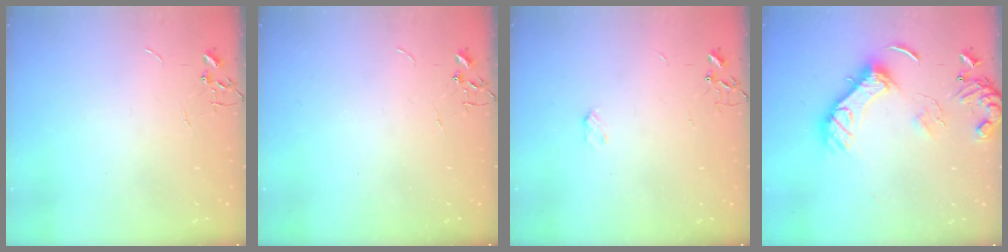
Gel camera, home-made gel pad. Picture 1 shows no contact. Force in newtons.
{"total": 0.0}
{"total": 2.5, "press": 2.4, "slide": 0.4}
{"total": 15.8, "press": 15.7, "slide": 1.5}